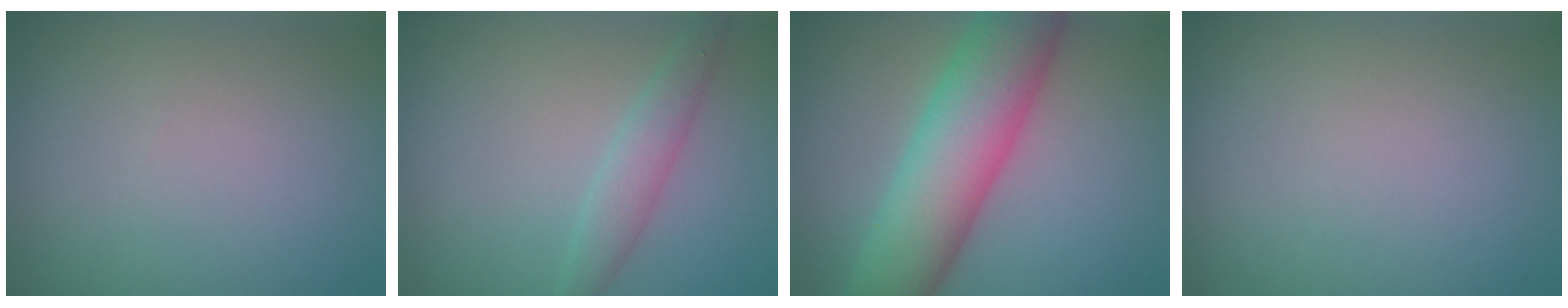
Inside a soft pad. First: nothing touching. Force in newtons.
{"total": 2.3, "press": 2.3, "slide": 0.0}
{"total": 9.6, "press": 9.6, "slide": 0.3}
{"total": 0.0}